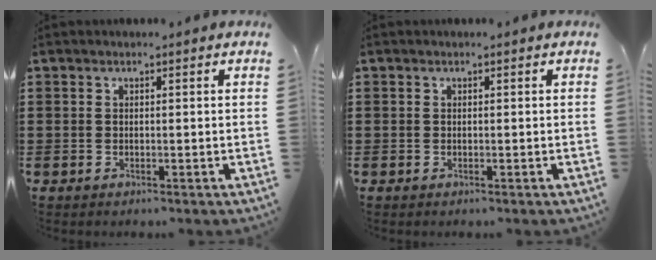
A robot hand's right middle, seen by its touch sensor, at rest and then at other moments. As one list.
[{"total": 0.0}]